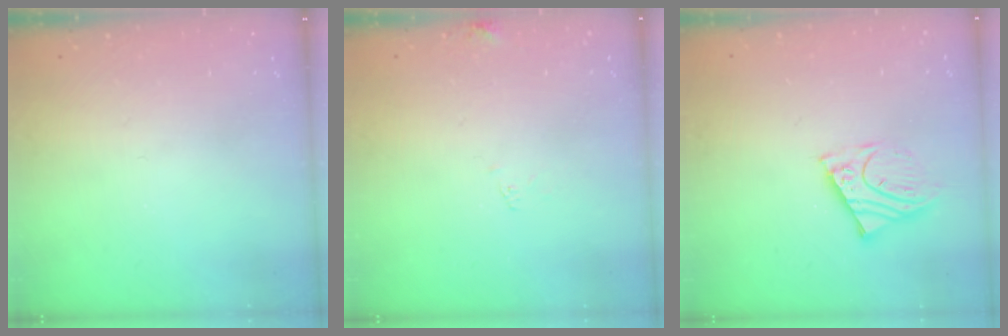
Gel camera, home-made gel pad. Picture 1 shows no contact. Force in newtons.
{"total": 5.1, "press": 5.1, "slide": 0.4}
{"total": 8.4, "press": 8.3, "slide": 1.0}